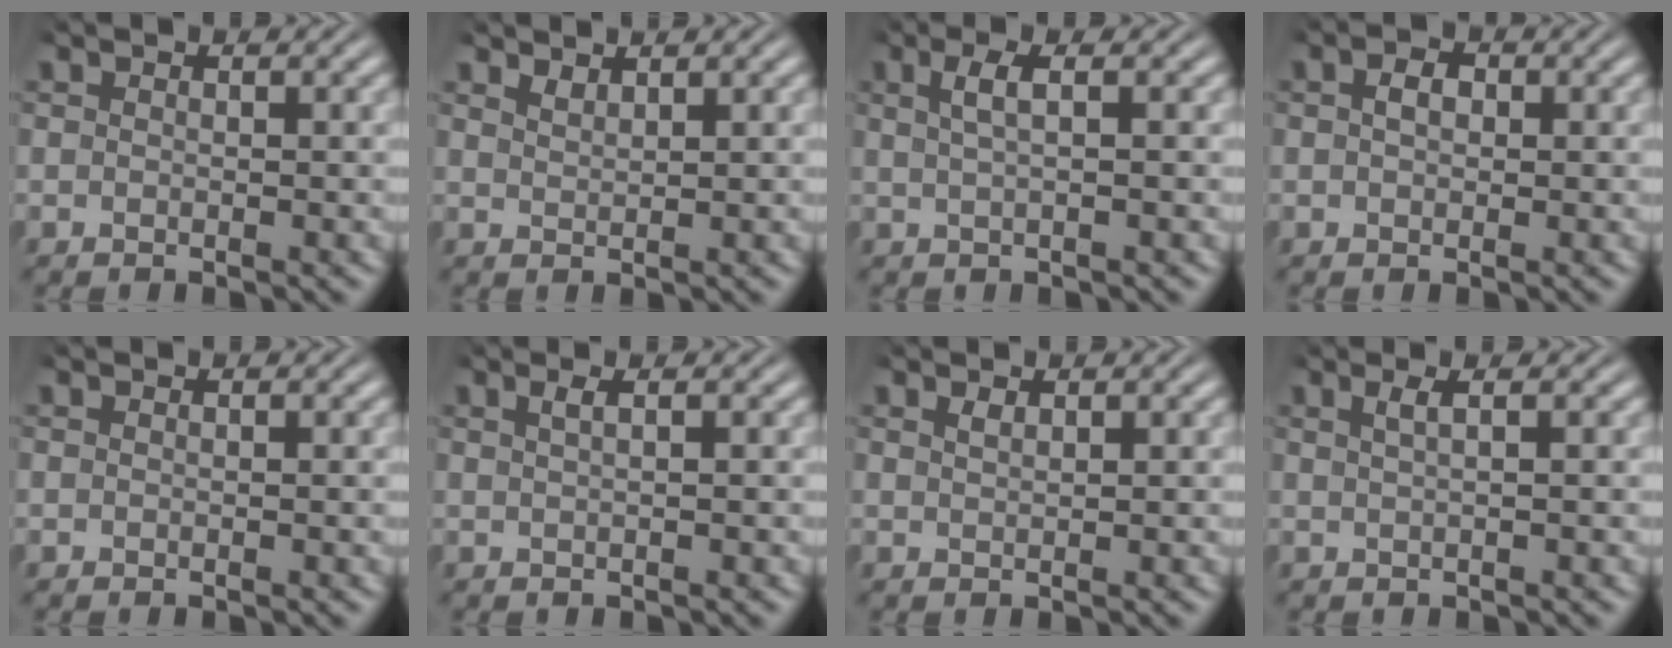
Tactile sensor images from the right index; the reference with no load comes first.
{"total": 1.4, "force": [1.3, -0.5, 0.1], "torque": [0.001, -0.004, 0.032]}
{"total": 2.0, "force": [0.6, 0.0, 1.9], "torque": [-0.029, 0.004, 0.014]}
{"total": 1.4, "force": [0.2, 0.8, 1.2], "torque": [-0.021, -0.005, 0.006]}
{"total": 0.0}
{"total": 1.0, "force": [0.4, -0.4, 0.8], "torque": [-0.011, 0.003, 0.010]}
{"total": 0.7, "force": [0.5, -0.5, 0.2], "torque": [-0.001, -0.003, 0.014]}
{"total": 1.3, "force": [0.5, -0.4, 1.1], "torque": [-0.014, 0.003, 0.013]}